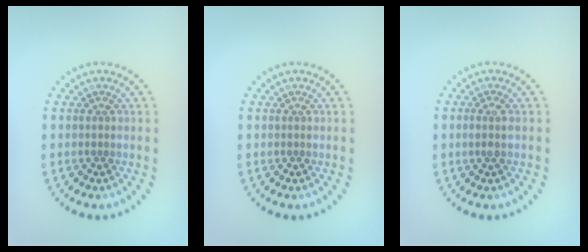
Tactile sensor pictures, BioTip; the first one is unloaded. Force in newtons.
{"total": 0.0}
{"total": 1.1, "press": 1.0, "slide": 0.5}